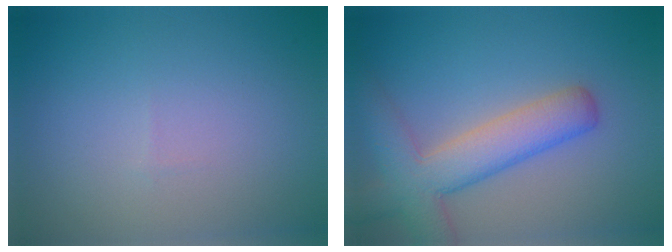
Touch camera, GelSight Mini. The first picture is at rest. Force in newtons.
{"total": 6.9, "press": 6.9, "slide": 0.5}